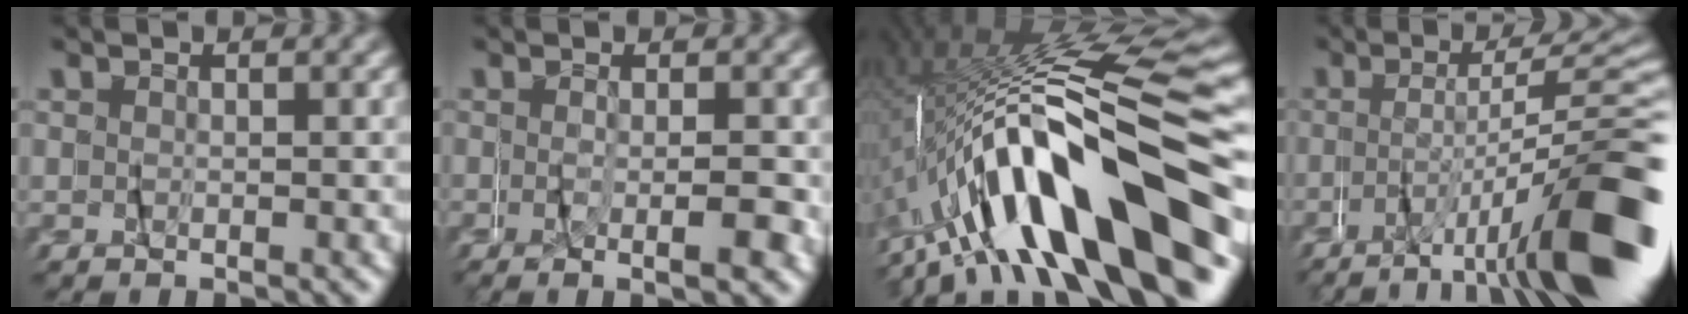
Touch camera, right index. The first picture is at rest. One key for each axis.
{"total": 3.3, "fx": -2.4, "fy": -1.4, "fz": 1.6, "tx": -0.018, "ty": -0.009, "tz": -0.036}
{"total": 12.7, "fx": -3.1, "fy": 3.1, "fz": 12.0, "tx": -0.219, "ty": 0.022, "tz": -0.044}
{"total": 9.9, "fx": -7.2, "fy": -0.6, "fz": 6.8, "tx": -0.077, "ty": -0.003, "tz": -0.105}